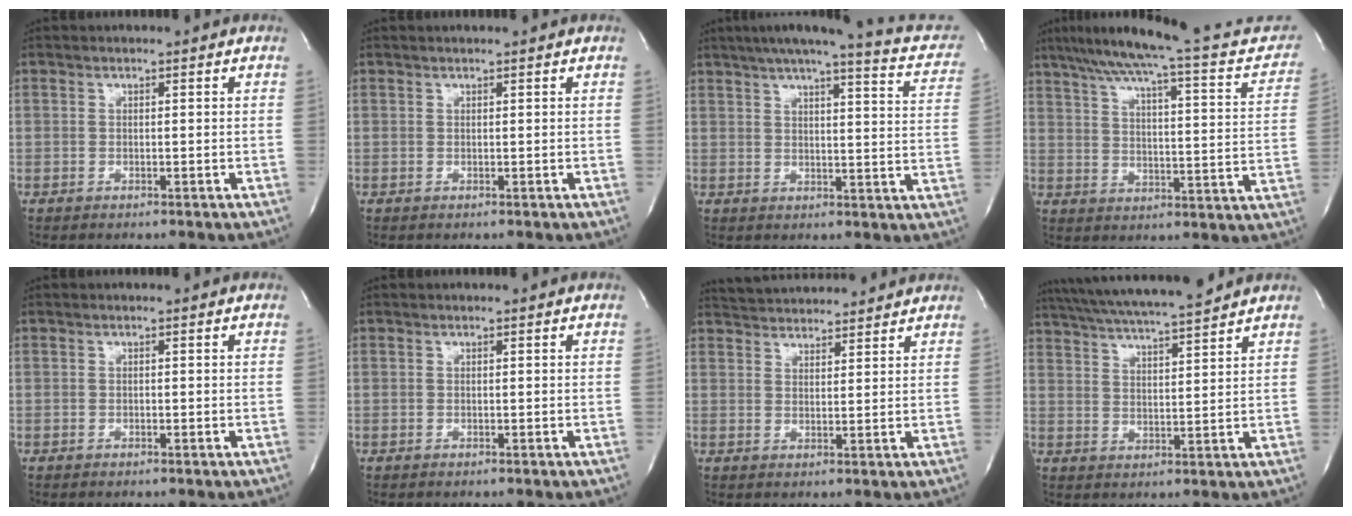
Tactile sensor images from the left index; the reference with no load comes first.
{"total": 1.2, "force": [1.1, -0.1, 0.5], "torque": [-0.007, 0.010, 0.019]}
{"total": 18.4, "force": [14.7, 2.8, 10.8], "torque": [-0.145, 0.006, 0.165]}
{"total": 24.9, "force": [21.7, 2.9, 11.9], "torque": [-0.178, -0.011, 0.276]}
{"total": 0.0}
{"total": 0.0}
{"total": 10.9, "force": [10.5, 1.5, 2.7], "torque": [-0.049, 0.026, 0.153]}
{"total": 15.0, "force": [13.4, 0.5, 6.9], "torque": [-0.133, 0.022, 0.211]}